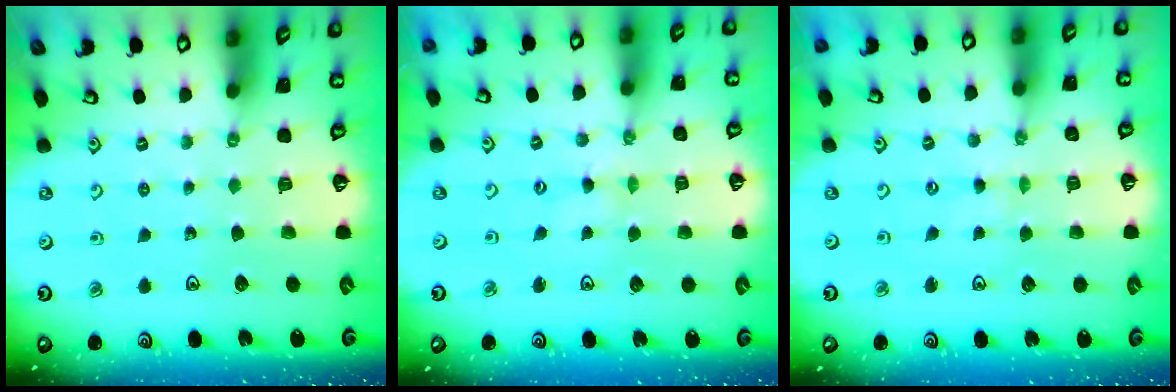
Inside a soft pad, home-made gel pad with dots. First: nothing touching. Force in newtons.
{"total": 0.6, "press": 0.5, "slide": 0.2}
{"total": 0.7, "press": 0.6, "slide": 0.1}